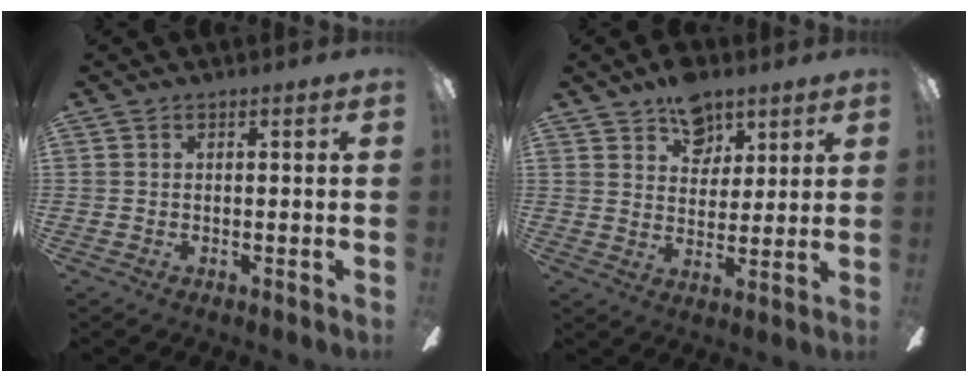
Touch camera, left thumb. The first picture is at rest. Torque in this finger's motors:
{"motor_torque": [1.00, 0.61, 0.49, -0.65, 0.12]}